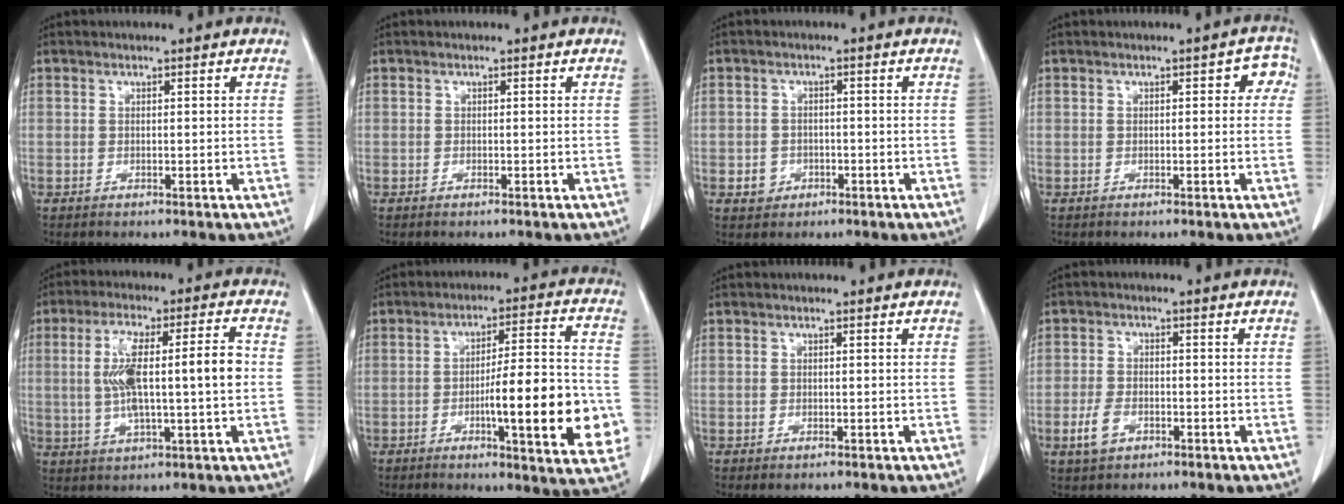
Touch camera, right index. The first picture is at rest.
{"total": 0.0}
{"total": 2.8, "force": [-1.1, 2.5, 0.6], "torque": [-0.004, 0.009, -0.012]}
{"total": 2.9, "force": [0.5, 1.7, 2.3], "torque": [-0.013, 0.023, -0.001]}
{"total": 12.2, "force": [0.4, 1.7, 12.1], "torque": [-0.221, 0.023, 0.010]}
{"total": 16.6, "force": [-4.0, 2.4, 15.9], "torque": [-0.198, 0.007, -0.051]}
{"total": 0.8, "force": [-0.5, 0.3, 0.5], "torque": [-0.009, -0.002, -0.004]}
{"total": 4.0, "force": [-2.0, 2.4, 2.6], "torque": [-0.057, 0.002, -0.034]}